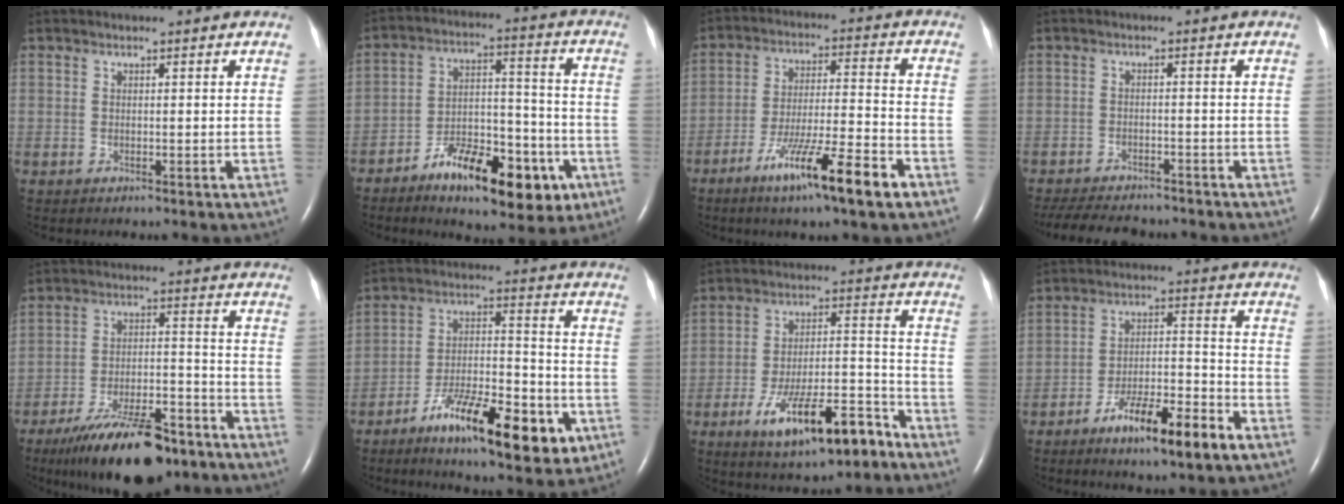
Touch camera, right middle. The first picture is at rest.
{"total": 15.2, "force": [-8.2, 6.0, 11.3], "torque": [-0.167, 0.019, -0.121]}
{"total": 12.8, "force": [-7.6, 0.2, 10.3], "torque": [-0.177, -0.023, -0.130]}
{"total": 11.5, "force": [-10.2, 3.0, 4.3], "torque": [-0.086, -0.011, -0.144]}
{"total": 15.8, "force": [-11.8, 4.6, 9.5], "torque": [-0.148, 0.001, -0.192]}
{"total": 16.3, "force": [-8.2, 4.7, 13.3], "torque": [-0.210, 0.002, -0.127]}
{"total": 13.8, "force": [-8.5, 3.7, 10.1], "torque": [-0.171, 0.008, -0.134]}
{"total": 11.9, "force": [-7.0, 0.3, 9.6], "torque": [-0.170, -0.019, -0.123]}